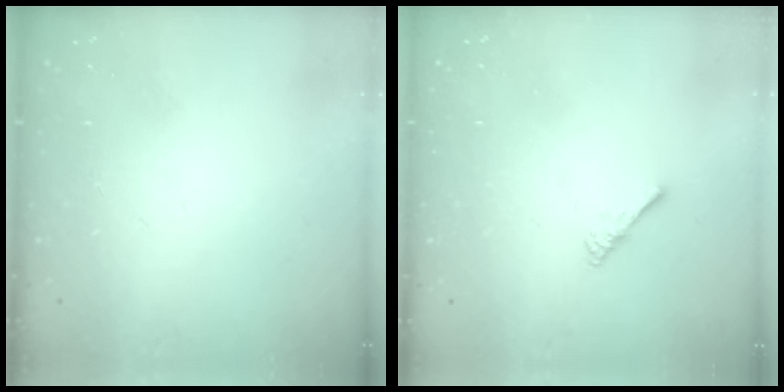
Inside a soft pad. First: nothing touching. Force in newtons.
{"total": 2.4, "press": 2.4, "slide": 0.4}